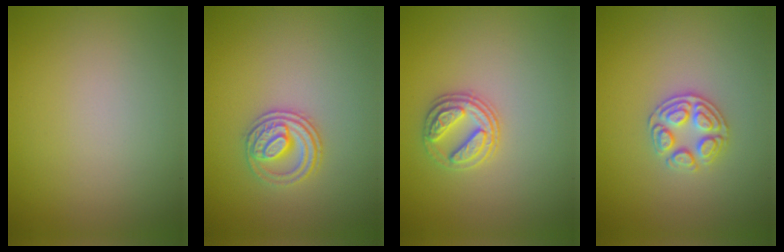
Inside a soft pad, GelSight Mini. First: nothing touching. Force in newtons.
{"total": 2.8, "press": 2.6, "slide": 1.1}
{"total": 2.7, "press": 2.6, "slide": 0.9}
{"total": 2.9, "press": 2.7, "slide": 1.0}